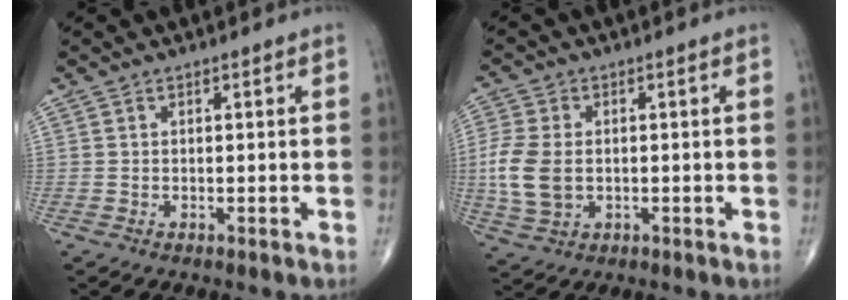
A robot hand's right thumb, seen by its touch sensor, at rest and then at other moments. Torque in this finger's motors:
{"motor_torque": [-0.17, 0.56, 0.85, 0.20, 0.02]}